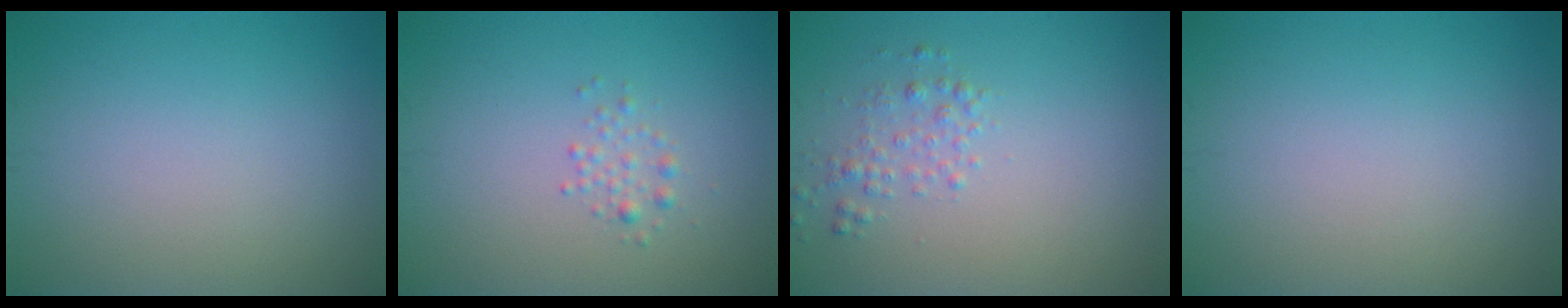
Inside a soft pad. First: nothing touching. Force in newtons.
{"total": 1.2, "press": 1.2, "slide": 0.0}
{"total": 1.6, "press": 1.6, "slide": 0.1}
{"total": 0.0}